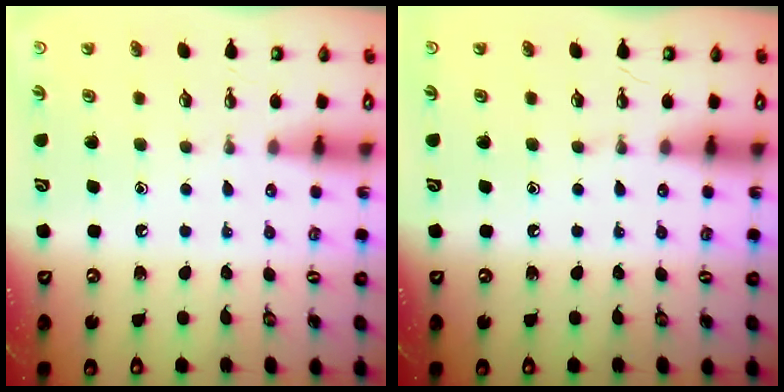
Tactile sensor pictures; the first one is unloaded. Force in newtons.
{"total": 0.0}